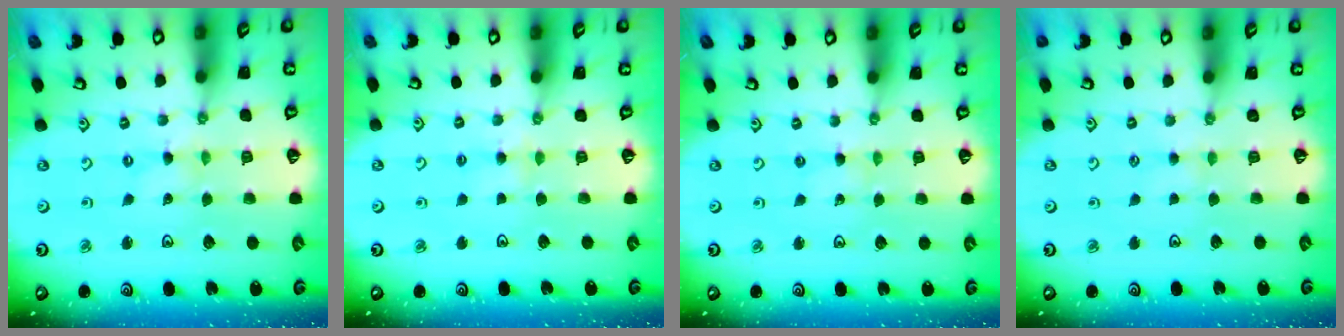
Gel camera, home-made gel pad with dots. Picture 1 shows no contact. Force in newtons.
{"total": 4.3, "press": 4.3, "slide": 0.5}
{"total": 1.3, "press": 1.3, "slide": 0.2}
{"total": 1.5, "press": 1.5, "slide": 0.3}